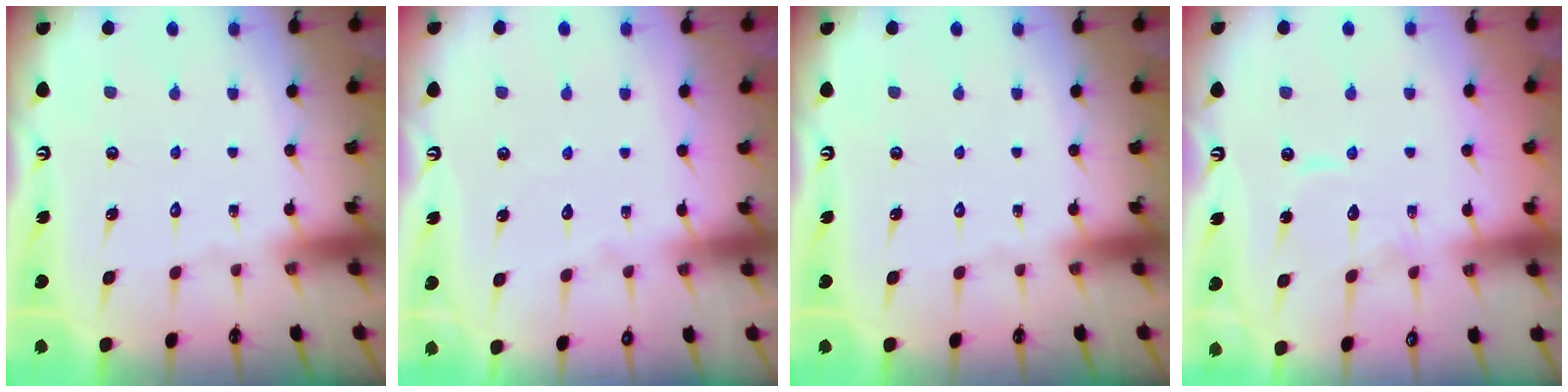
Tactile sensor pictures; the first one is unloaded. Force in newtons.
{"total": 3.8, "press": 3.8, "slide": 0.4}
{"total": 0.0}
{"total": 6.9, "press": 6.9, "slide": 0.5}